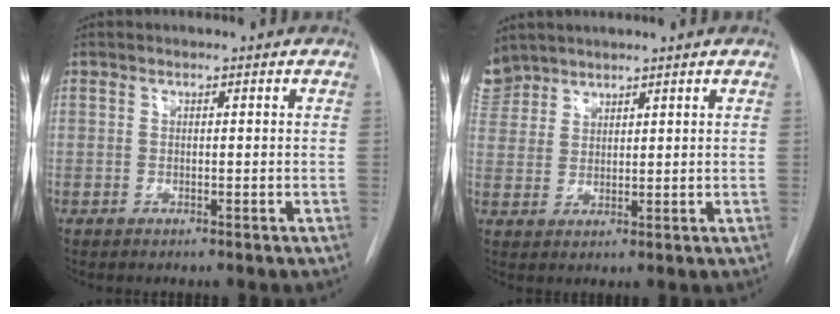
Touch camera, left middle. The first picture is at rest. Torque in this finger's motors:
{"motor_torque": [1.06, -1.08, 0.36, -0.03]}